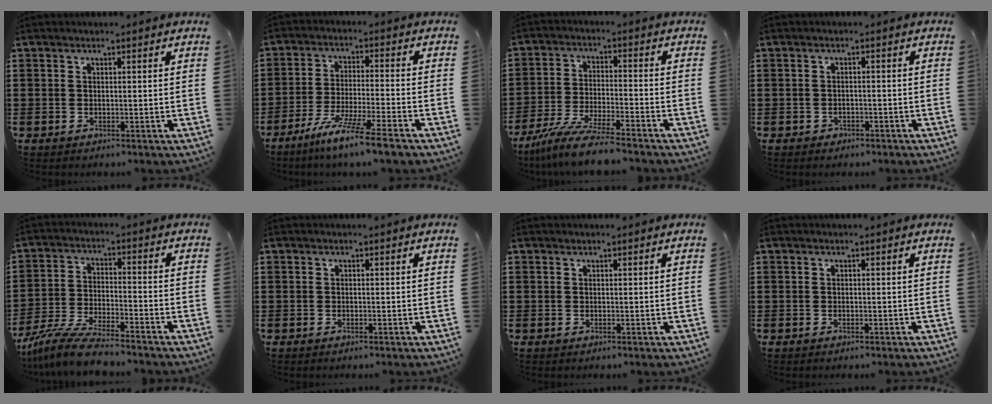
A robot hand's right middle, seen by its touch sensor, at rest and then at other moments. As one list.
[{"total": 7.7, "force": [-6.3, -0.7, 4.4], "torque": [-0.088, -0.018, -0.120]}, {"total": 8.0, "force": [-7.0, 0.0, 3.8], "torque": [-0.081, -0.009, -0.135]}, {"total": 1.0, "force": [-0.8, 0.5, 0.1], "torque": [-0.007, -0.001, -0.018]}, {"total": 8.1, "force": [-7.3, 0.6, 3.4], "torque": [-0.081, -0.002, -0.144]}, {"total": 0.0}, {"total": 0.0}, {"total": 0.0}]